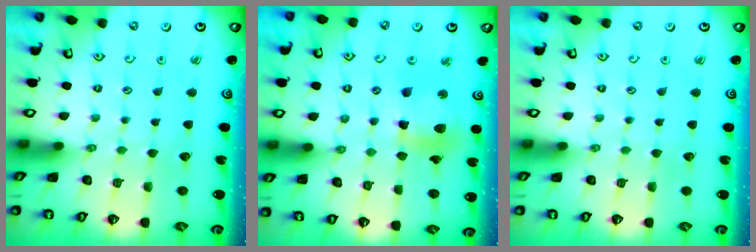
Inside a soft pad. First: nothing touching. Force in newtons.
{"total": 11.8, "press": 11.7, "slide": 1.4}
{"total": 0.0}